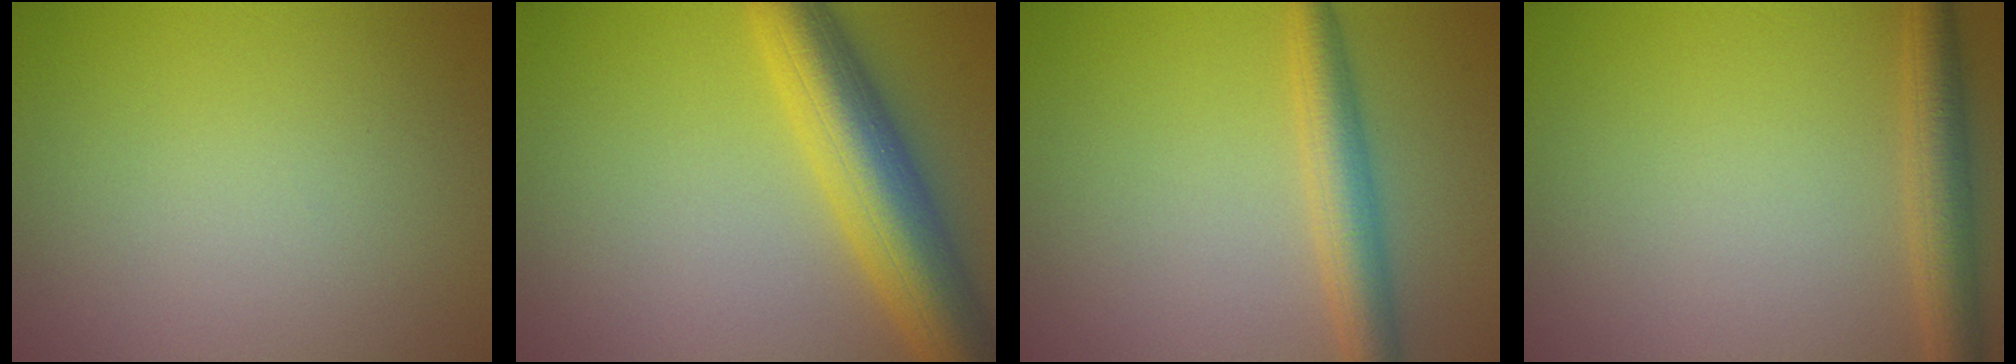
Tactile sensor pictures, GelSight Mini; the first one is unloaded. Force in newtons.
{"total": 8.7, "press": 8.7, "slide": 0.4}
{"total": 3.9, "press": 3.9, "slide": 0.1}
{"total": 3.5, "press": 3.5, "slide": 0.1}